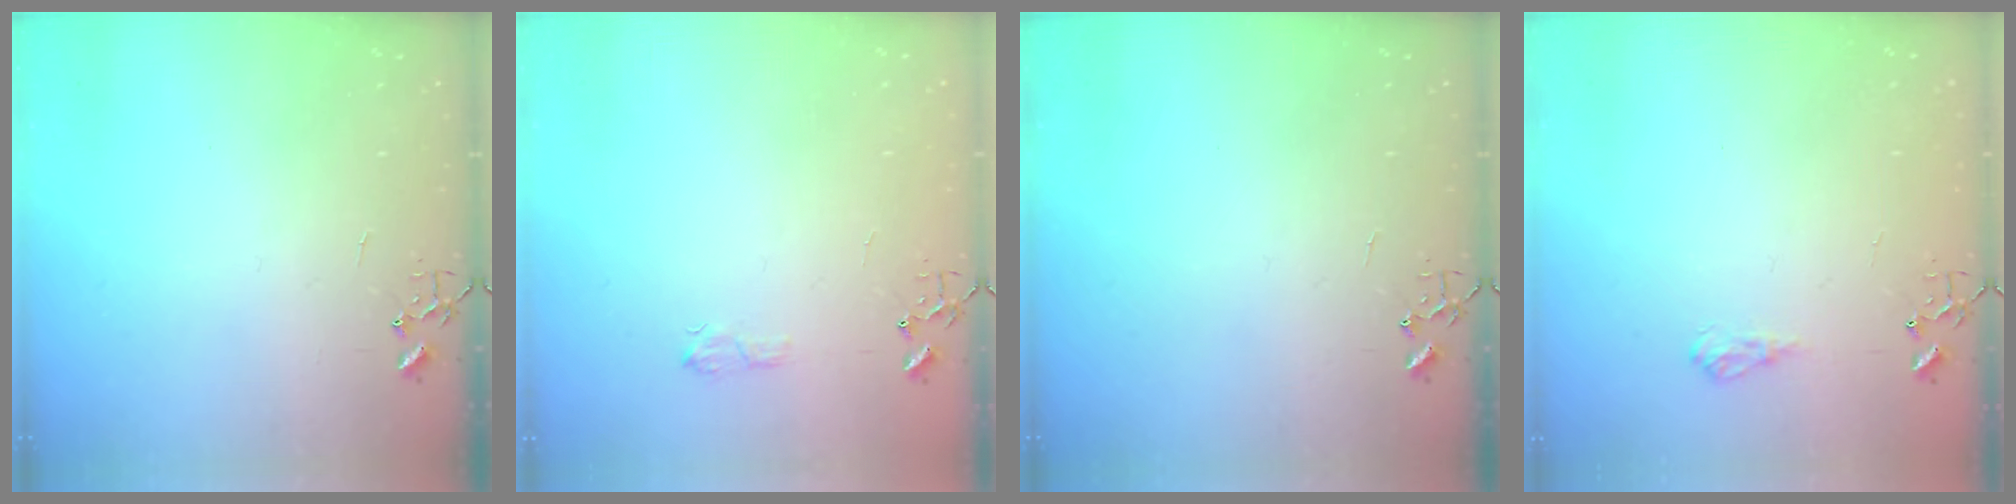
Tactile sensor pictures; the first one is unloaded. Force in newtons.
{"total": 5.5, "press": 5.5, "slide": 0.8}
{"total": 0.0}
{"total": 8.2, "press": 8.2, "slide": 0.9}